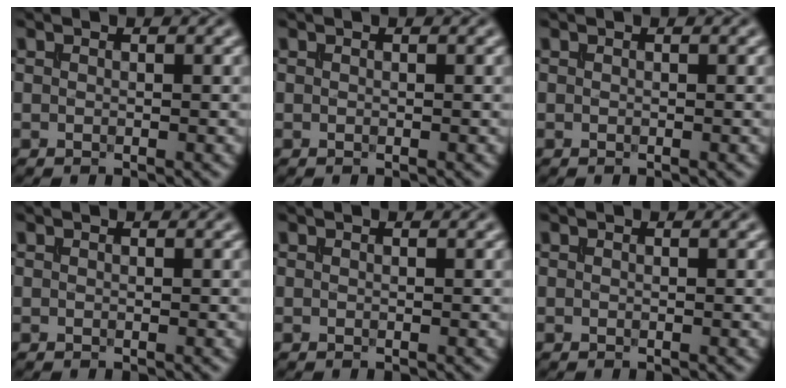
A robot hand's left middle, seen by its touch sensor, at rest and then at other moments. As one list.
[{"total": 0.0}, {"total": 0.0}, {"total": 0.0}, {"total": 0.0}, {"total": 0.0}]